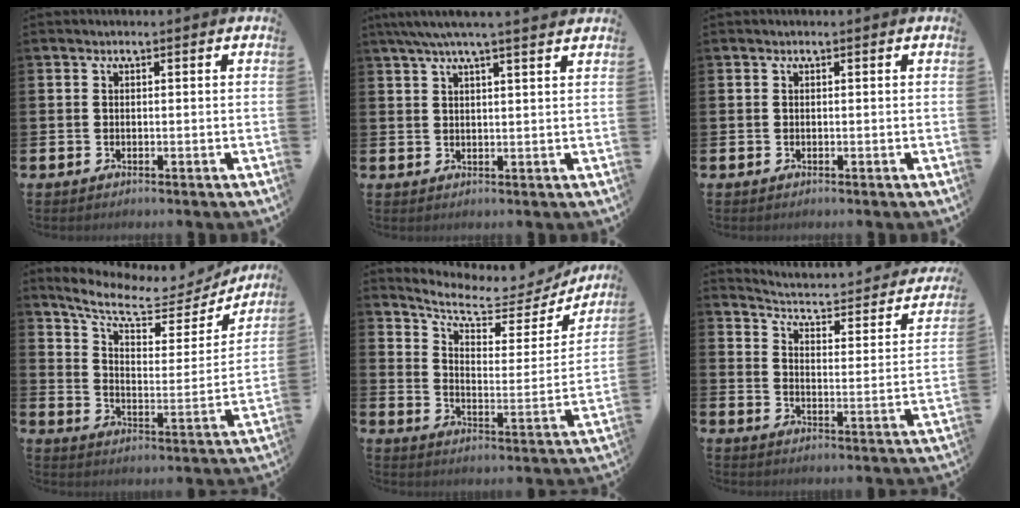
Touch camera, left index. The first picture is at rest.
{"total": 4.7, "force": [4.1, -0.2, 2.4], "torque": [-0.061, -0.006, 0.076]}
{"total": 0.0}
{"total": 8.5, "force": [7.2, 2.6, 3.6], "torque": [-0.090, -0.052, 0.115]}
{"total": 6.7, "force": [5.9, 2.1, 2.4], "torque": [-0.065, -0.052, 0.091]}
{"total": 3.7, "force": [3.0, 1.3, 1.6], "torque": [-0.053, -0.030, 0.039]}